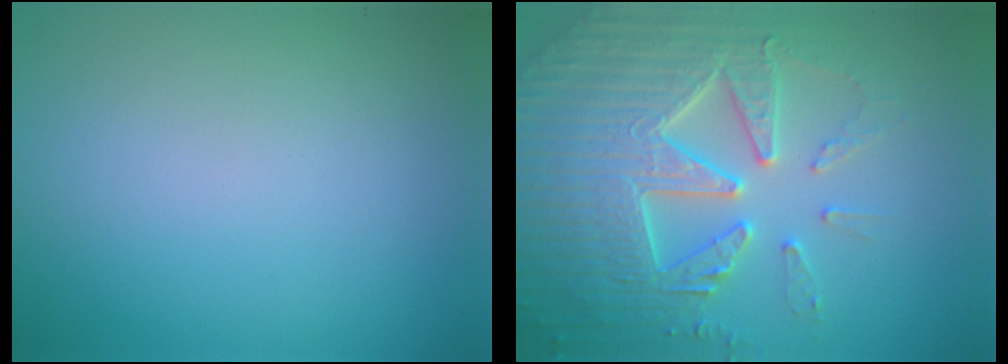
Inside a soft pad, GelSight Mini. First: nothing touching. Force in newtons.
{"total": 7.7, "press": 7.5, "slide": 1.6}